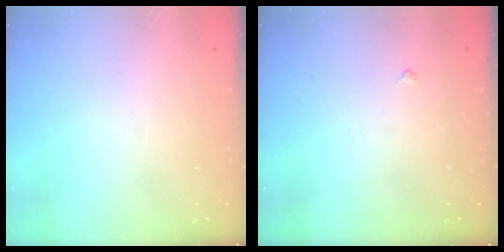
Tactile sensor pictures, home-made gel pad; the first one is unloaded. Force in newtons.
{"total": 3.5, "press": 3.4, "slide": 0.6}